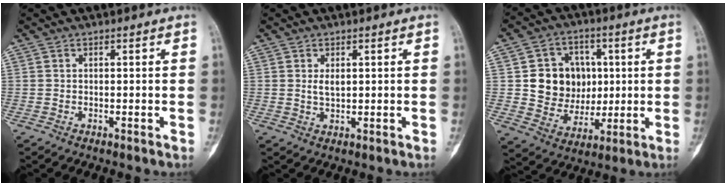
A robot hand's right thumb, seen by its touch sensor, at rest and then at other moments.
{"total": 2.2, "force": [0.6, 1.1, 1.8], "torque": [-0.027, -0.004, 0.014]}
{"total": 13.0, "force": [1.8, 11.3, 6.2], "torque": [-0.046, -0.001, 0.042]}